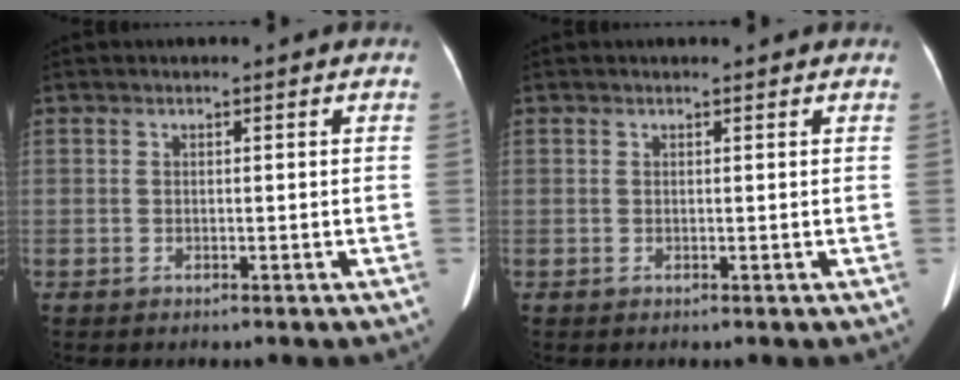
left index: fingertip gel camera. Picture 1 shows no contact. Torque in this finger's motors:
{"motor_torque": [-0.09, -0.57, -0.01, -0.01]}